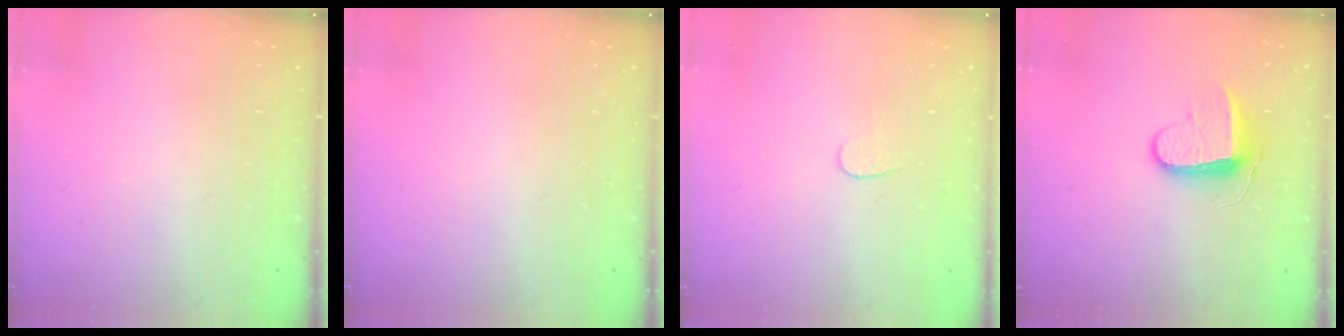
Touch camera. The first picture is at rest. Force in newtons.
{"total": 0.0}
{"total": 3.8, "press": 3.8, "slide": 0.3}
{"total": 8.6, "press": 8.6, "slide": 0.5}